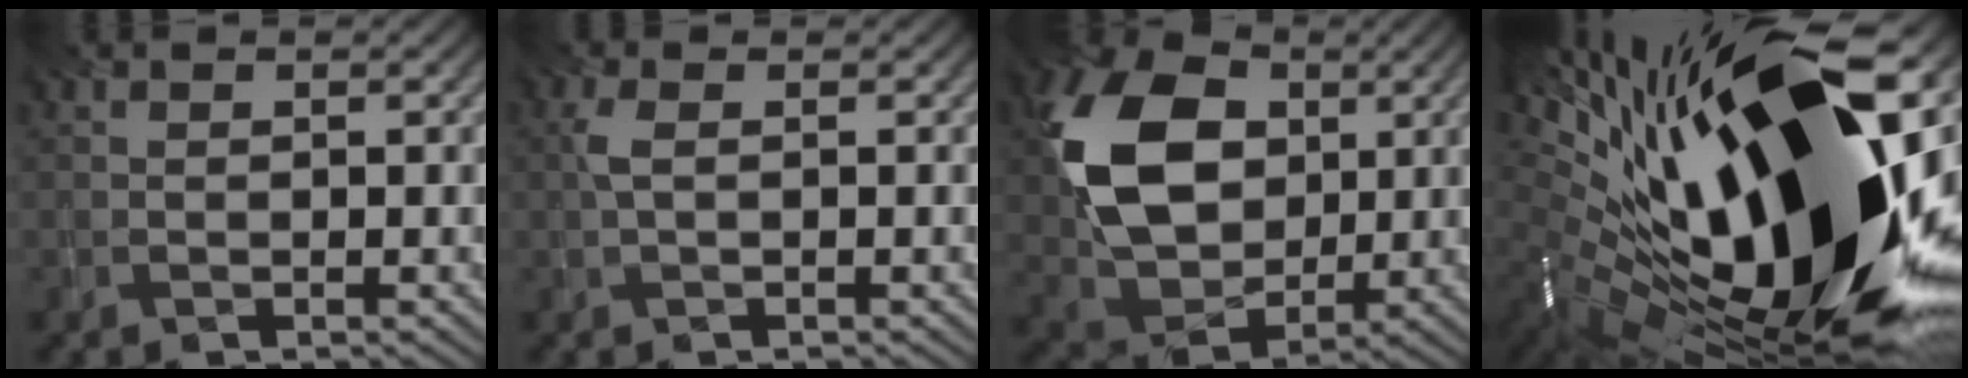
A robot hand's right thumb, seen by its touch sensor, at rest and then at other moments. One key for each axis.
{"total": 2.1, "fx": 0.2, "fy": 0.8, "fz": 2.0, "tx": -0.052, "ty": 0.004, "tz": 0.003}
{"total": 13.2, "fx": 2.8, "fy": 9.5, "fz": 8.8, "tx": -0.199, "ty": 0.009, "tz": 0.051}
{"total": 22.6, "fx": 1.7, "fy": 10.5, "fz": 20.0, "tx": -0.394, "ty": -0.028, "tz": 0.020}